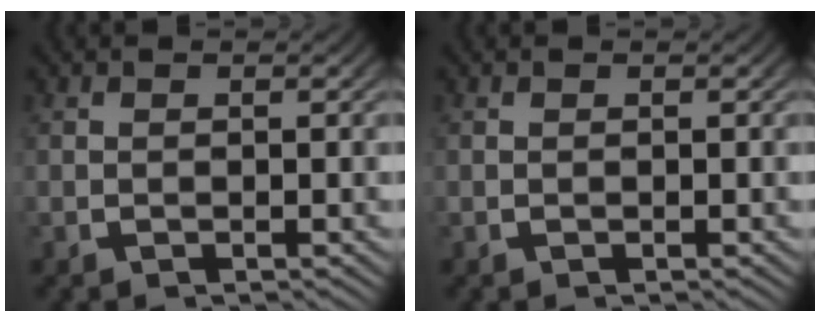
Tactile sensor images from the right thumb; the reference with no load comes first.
{"total": 0.0}